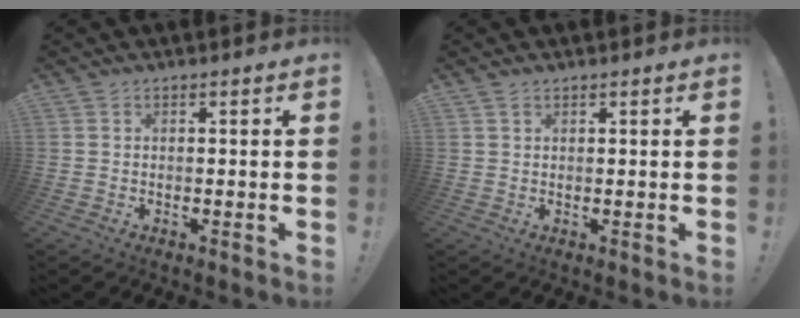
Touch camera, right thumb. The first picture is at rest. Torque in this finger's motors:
{"motor_torque": [-0.16, -0.14, -0.02, 0.04, 0.02]}